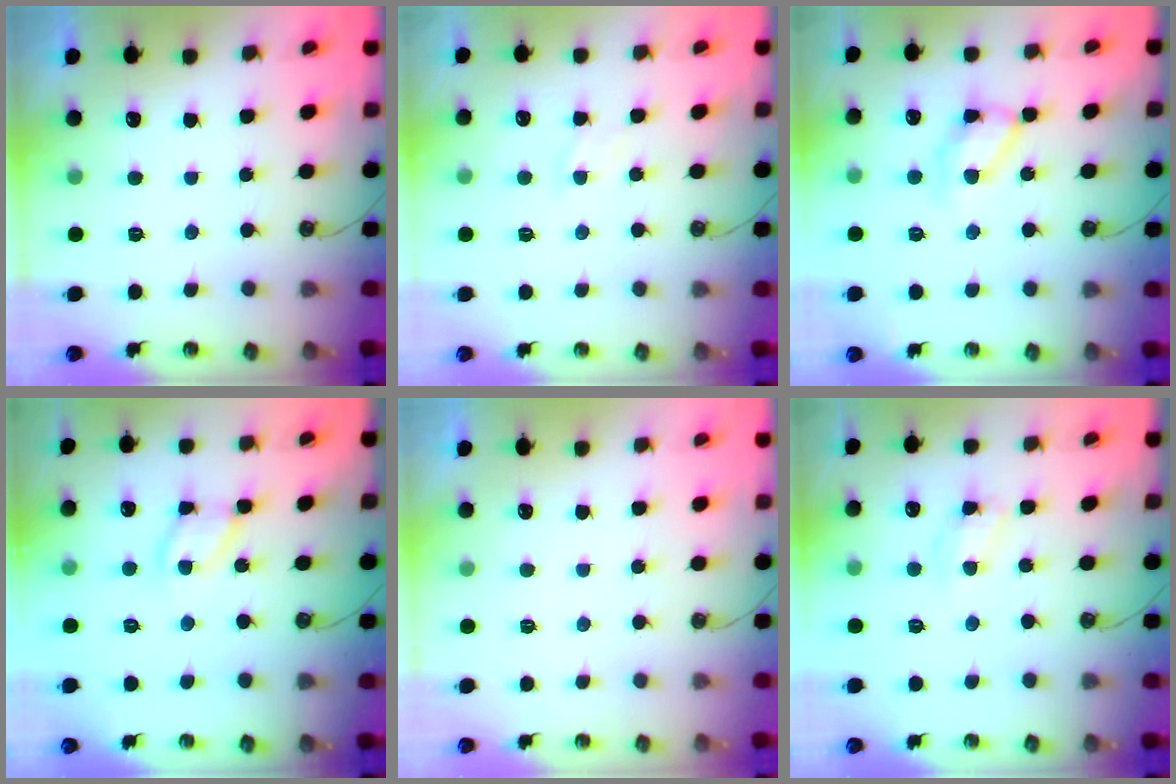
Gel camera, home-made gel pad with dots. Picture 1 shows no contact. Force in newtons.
{"total": 5.3, "press": 5.3, "slide": 0.7}
{"total": 11.6, "press": 11.5, "slide": 1.4}
{"total": 11.0, "press": 11.0, "slide": 0.7}
{"total": 0.0}
{"total": 9.6, "press": 9.6, "slide": 0.7}